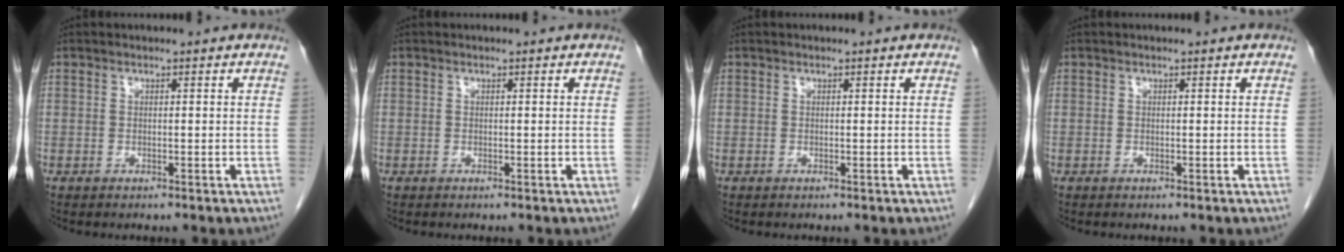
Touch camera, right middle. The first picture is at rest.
{"total": 0.0}
{"total": 0.0}
{"total": 0.0}